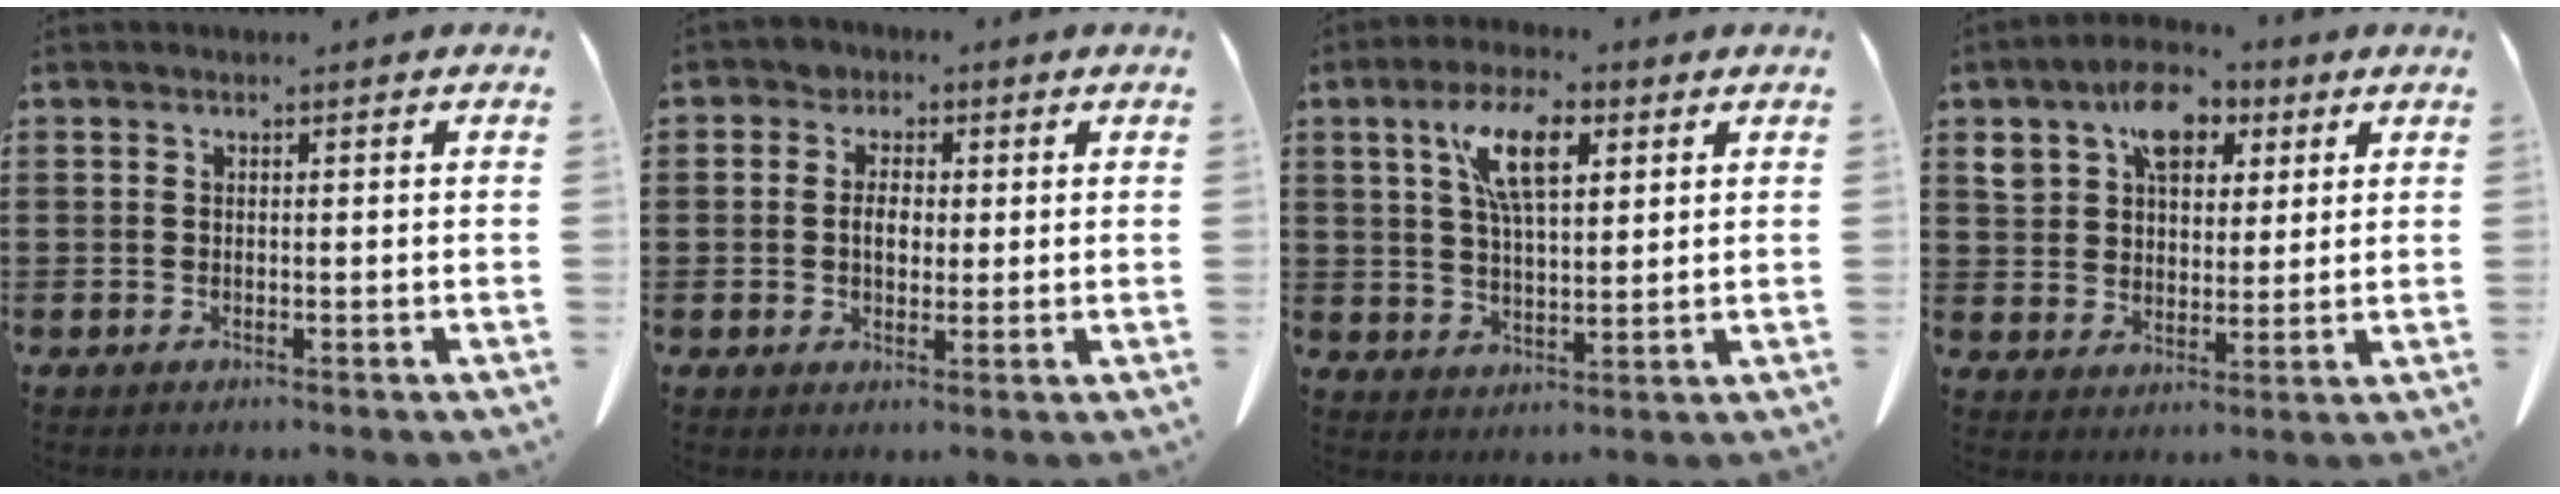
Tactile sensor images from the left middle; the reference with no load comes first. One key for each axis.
{"total": 3.5, "fx": 0.6, "fy": 2.8, "fz": 2.1, "tx": -0.042, "ty": 0.004, "tz": 0.007}
{"total": 9.8, "fx": 4.4, "fy": 3.7, "fz": 7.9, "tx": -0.158, "ty": 0.010, "tz": 0.076}
{"total": 8.6, "fx": 4.7, "fy": 5.6, "fz": 4.5, "tx": -0.094, "ty": 0.009, "tz": 0.081}